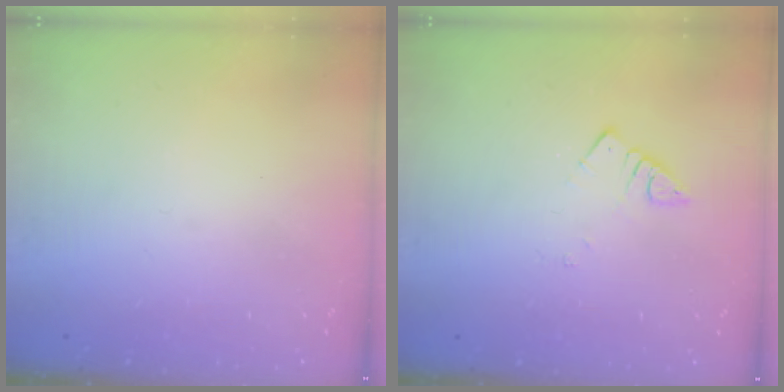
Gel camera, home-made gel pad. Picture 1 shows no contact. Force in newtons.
{"total": 2.5, "press": 2.5, "slide": 0.3}